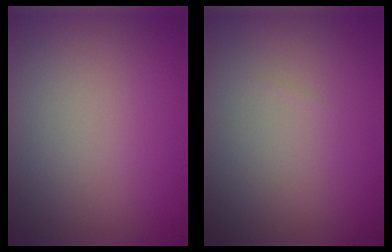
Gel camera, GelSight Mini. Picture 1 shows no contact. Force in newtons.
{"total": 0.0}